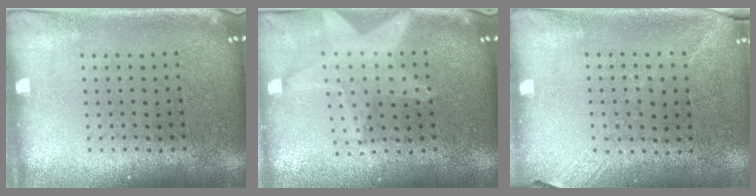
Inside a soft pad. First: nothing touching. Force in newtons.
{"total": 2.1, "press": 1.7, "slide": 1.2}
{"total": 1.3, "press": 1.0, "slide": 0.9}